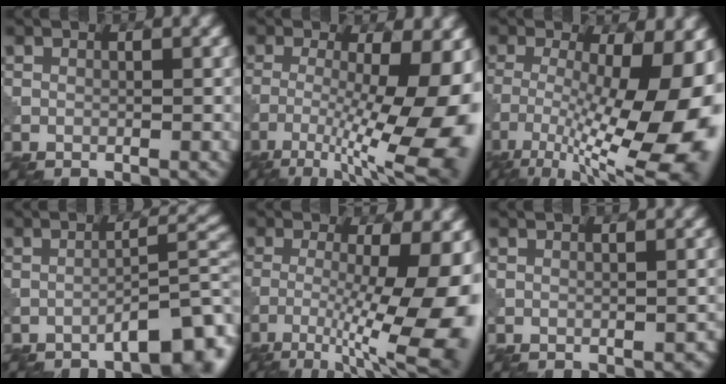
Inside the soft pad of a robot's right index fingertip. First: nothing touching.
{"total": 12.6, "force": [-3.8, 3.8, 11.4], "torque": [-0.186, -0.014, -0.056]}
{"total": 15.3, "force": [-4.0, 5.3, 13.8], "torque": [-0.213, -0.017, -0.058]}
{"total": 5.5, "force": [-3.7, 1.1, 3.9], "torque": [-0.047, 0.021, -0.050]}
{"total": 11.4, "force": [-3.4, 3.1, 10.4], "torque": [-0.182, -0.018, -0.042]}
{"total": 0.9, "force": [-0.8, 0.3, 0.4], "torque": [-0.005, 0.001, -0.007]}